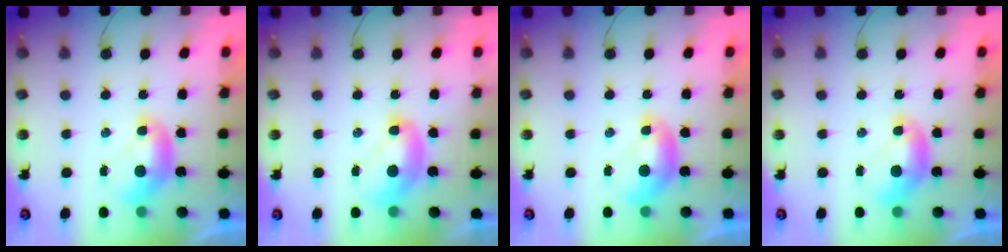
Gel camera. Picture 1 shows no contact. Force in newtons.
{"total": 2.0, "press": 2.0, "slide": 0.0}
{"total": 0.0}
{"total": 0.0}